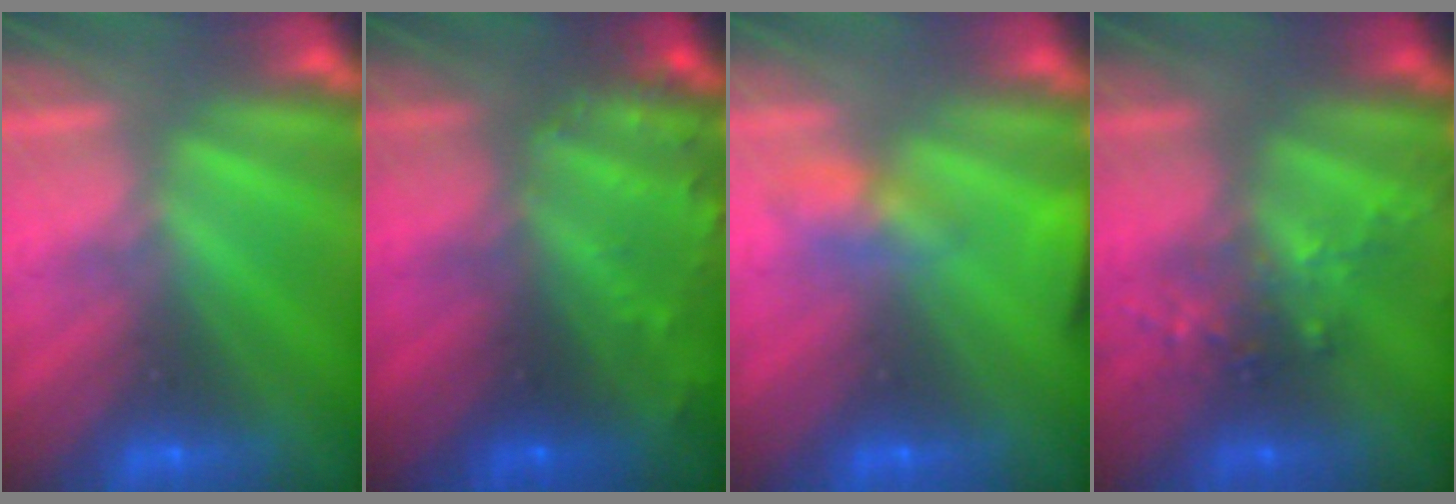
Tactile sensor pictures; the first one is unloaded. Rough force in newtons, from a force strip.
{"total": 9.3}
{"total": 4.9}
{"total": 2.6}